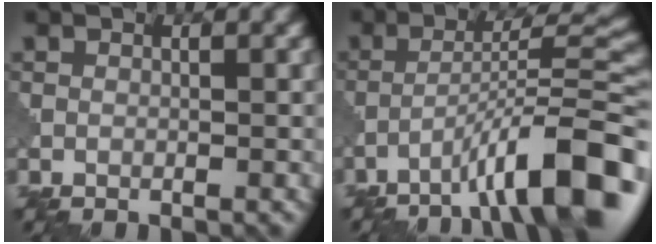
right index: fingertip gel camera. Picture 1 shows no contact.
{"total": 10.8, "force": [-6.2, 1.6, 8.8], "torque": [-0.125, 0.025, -0.096]}